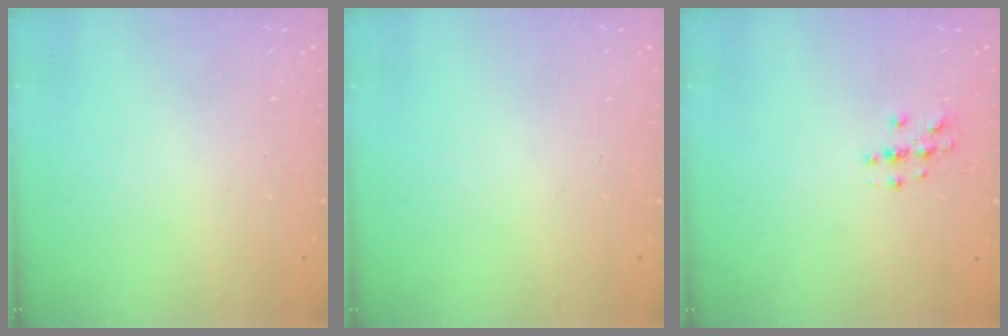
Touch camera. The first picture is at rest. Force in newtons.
{"total": 0.0}
{"total": 3.0, "press": 3.0, "slide": 0.3}